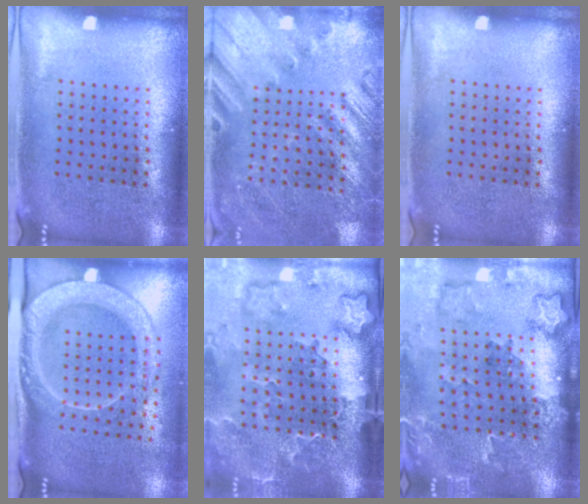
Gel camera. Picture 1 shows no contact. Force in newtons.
{"total": 2.3, "press": 2.2, "slide": 0.7}
{"total": 0.0}
{"total": 2.5, "press": 2.0, "slide": 1.5}
{"total": 3.4, "press": 2.5, "slide": 2.2}
{"total": 1.8, "press": 1.8, "slide": 0.3}